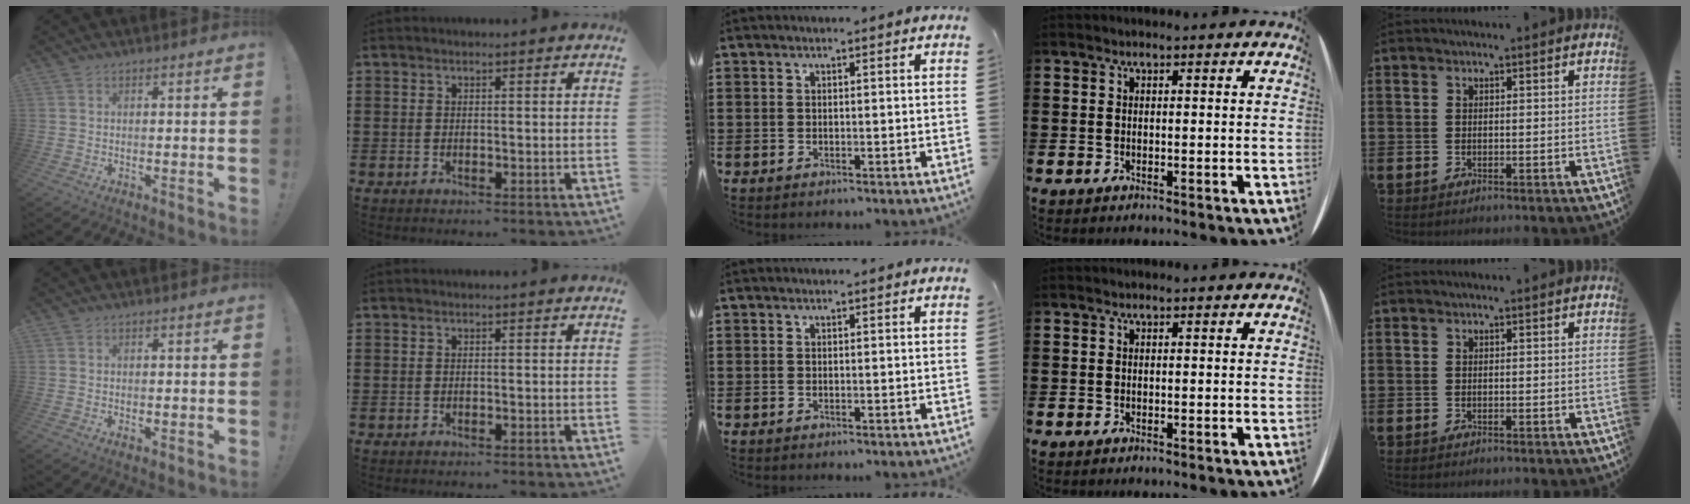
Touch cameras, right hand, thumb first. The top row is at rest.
{"thumb": {"total": 0.5, "force": [0.2, 0.3, 0.4], "torque": [-0.009, 0.001, 0.003]}}